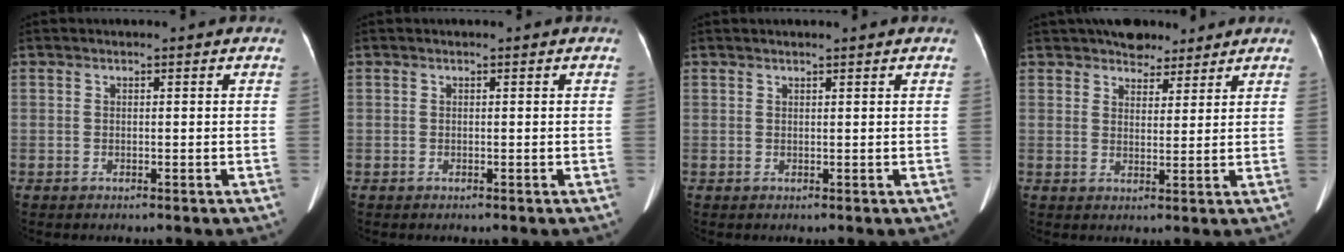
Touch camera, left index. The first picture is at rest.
{"total": 0.0}
{"total": 1.3, "force": [1.1, -0.2, 0.6], "torque": [-0.010, 0.013, 0.024]}
{"total": 5.6, "force": [4.5, 2.6, 2.0], "torque": [-0.028, 0.014, 0.078]}